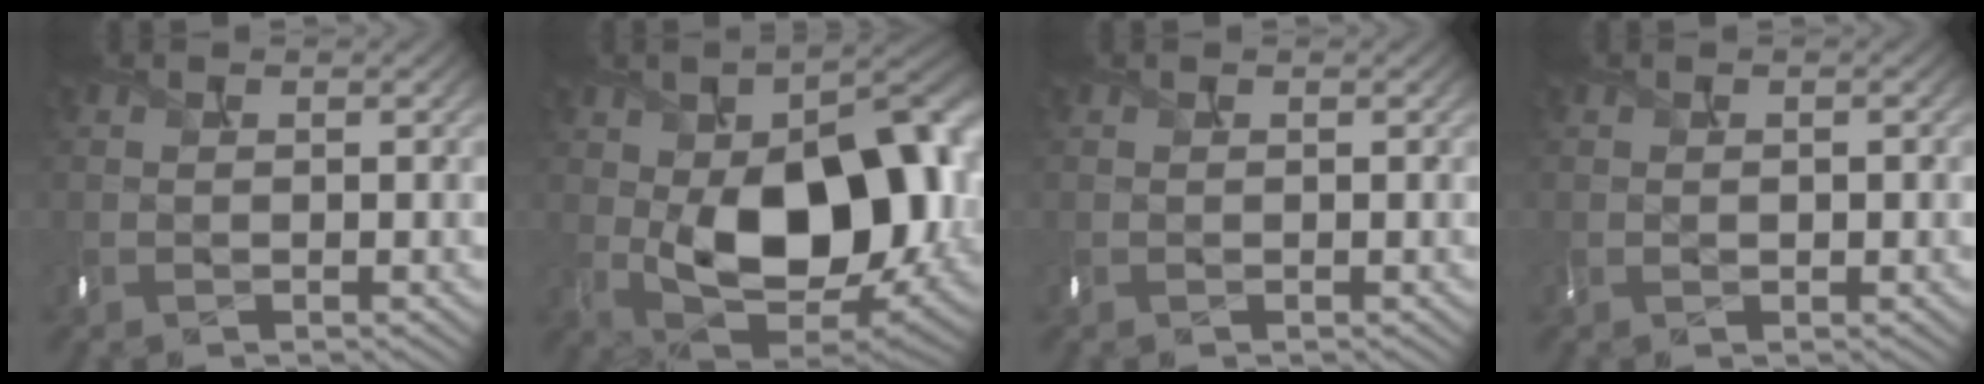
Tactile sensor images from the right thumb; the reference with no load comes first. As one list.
[{"total": 18.9, "force": [-1.1, 11.1, 15.3], "torque": [-0.229, -0.016, -0.014]}, {"total": 0.0}, {"total": 1.3, "force": [0.3, 0.7, 1.0], "torque": [-0.012, -0.005, 0.005]}]